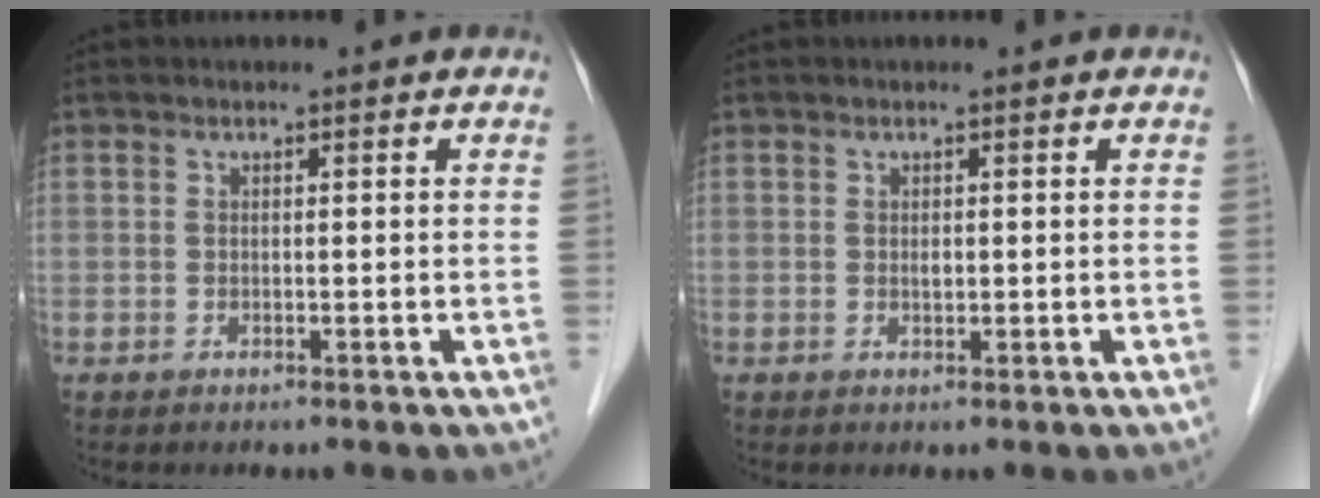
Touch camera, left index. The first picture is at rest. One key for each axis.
{"total": 0.6, "fx": 0.1, "fy": 0.3, "fz": 0.5, "tx": -0.009, "ty": 0.001, "tz": 0.002}